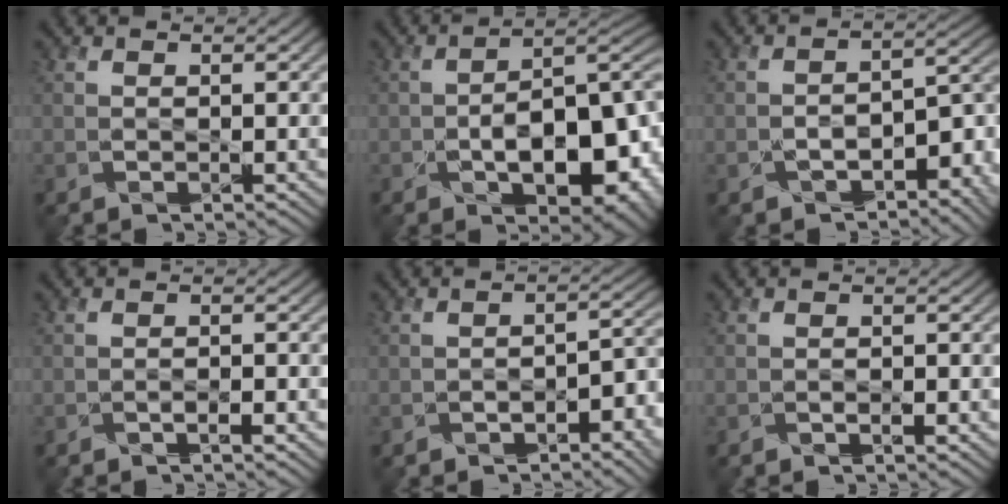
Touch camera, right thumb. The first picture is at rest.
{"total": 13.5, "force": [-3.5, 7.3, 10.8], "torque": [-0.157, -0.025, -0.044]}
{"total": 6.9, "force": [-3.7, 3.4, 4.7], "torque": [-0.059, -0.009, -0.062]}
{"total": 1.6, "force": [-1.1, 0.4, 1.0], "torque": [-0.016, 0.002, -0.019]}
{"total": 4.5, "force": [-2.5, 2.0, 3.2], "torque": [-0.034, 0.001, -0.039]}
{"total": 1.2, "force": [-0.8, 0.6, 0.8], "torque": [-0.012, 0.000, -0.013]}